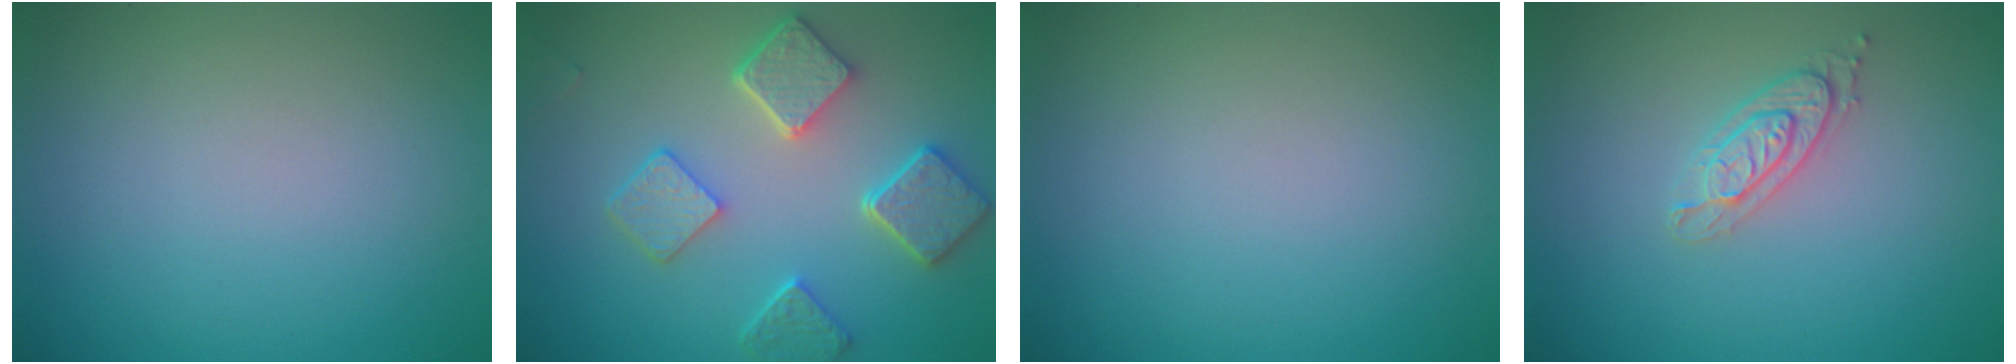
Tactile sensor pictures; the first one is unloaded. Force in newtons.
{"total": 5.5, "press": 4.4, "slide": 3.2}
{"total": 0.0}
{"total": 2.1, "press": 2.1, "slide": 0.3}